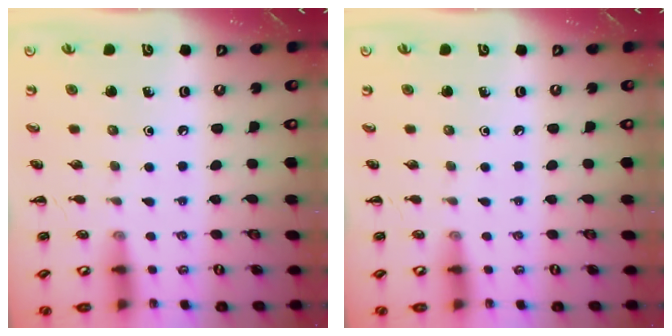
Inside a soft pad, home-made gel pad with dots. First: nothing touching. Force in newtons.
{"total": 0.0}